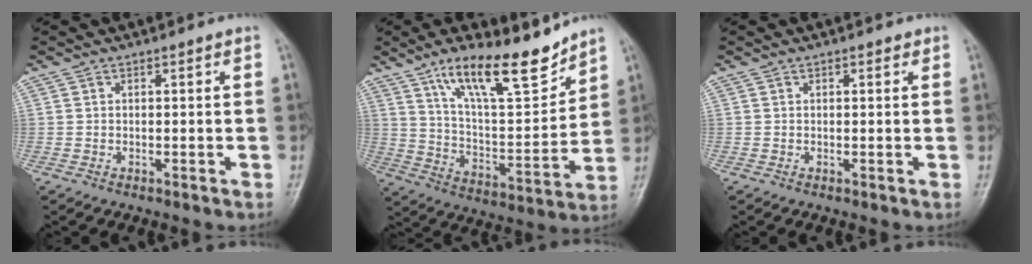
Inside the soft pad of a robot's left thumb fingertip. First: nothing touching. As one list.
[{"total": 17.2, "force": [12.4, 4.9, 10.9], "torque": [-0.148, -0.077, 0.221]}, {"total": 0.9, "force": [0.5, 0.5, 0.5], "torque": [-0.001, -0.001, 0.003]}]